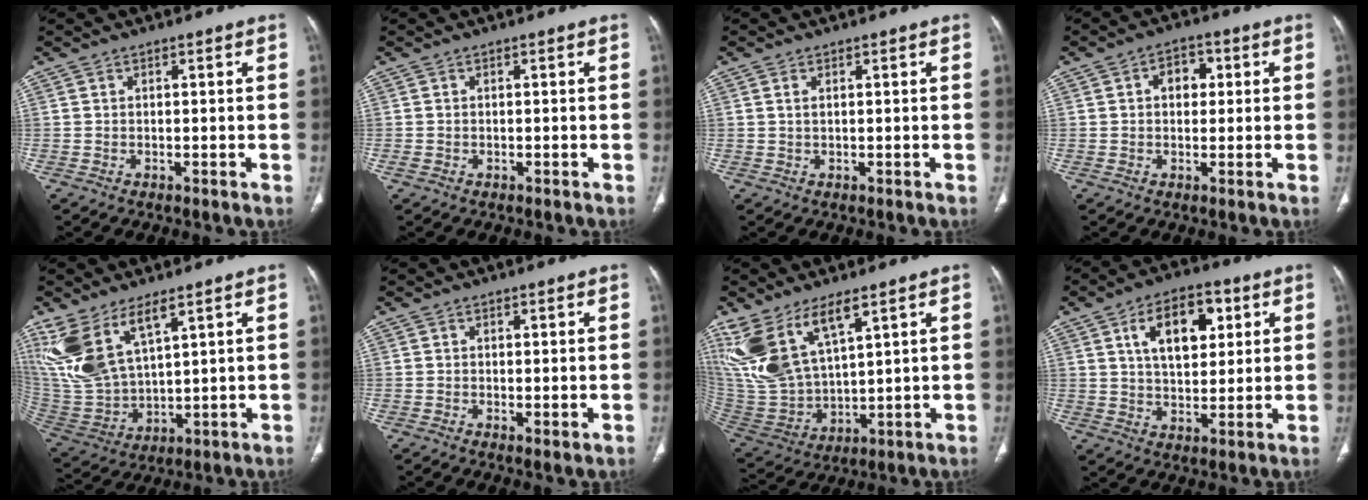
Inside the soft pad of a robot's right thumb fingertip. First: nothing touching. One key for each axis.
{"total": 0.6, "fx": -0.2, "fy": 0.4, "fz": 0.3, "tx": -0.010, "ty": 0.001, "tz": -0.004}
{"total": 1.1, "fx": 0.5, "fy": 0.5, "fz": 0.9, "tx": -0.022, "ty": 0.004, "tz": 0.012}
{"total": 5.0, "fx": 1.0, "fy": 3.6, "fz": 3.3, "tx": -0.028, "ty": 0.008, "tz": 0.011}
{"total": 14.6, "fx": 8.4, "fy": 6.2, "fz": 10.3, "tx": -0.216, "ty": -0.032, "tz": 0.193}
{"total": 1.3, "fx": -0.1, "fy": 0.5, "fz": 1.2, "tx": -0.024, "ty": -0.007, "tz": 0.000}
{"total": 16.1, "fx": 9.3, "fy": 6.7, "fz": 11.3, "tx": -0.231, "ty": -0.035, "tz": 0.209}
{"total": 12.6, "fx": 4.5, "fy": 7.1, "fz": 9.3, "tx": -0.119, "ty": -0.006, "tz": 0.074}